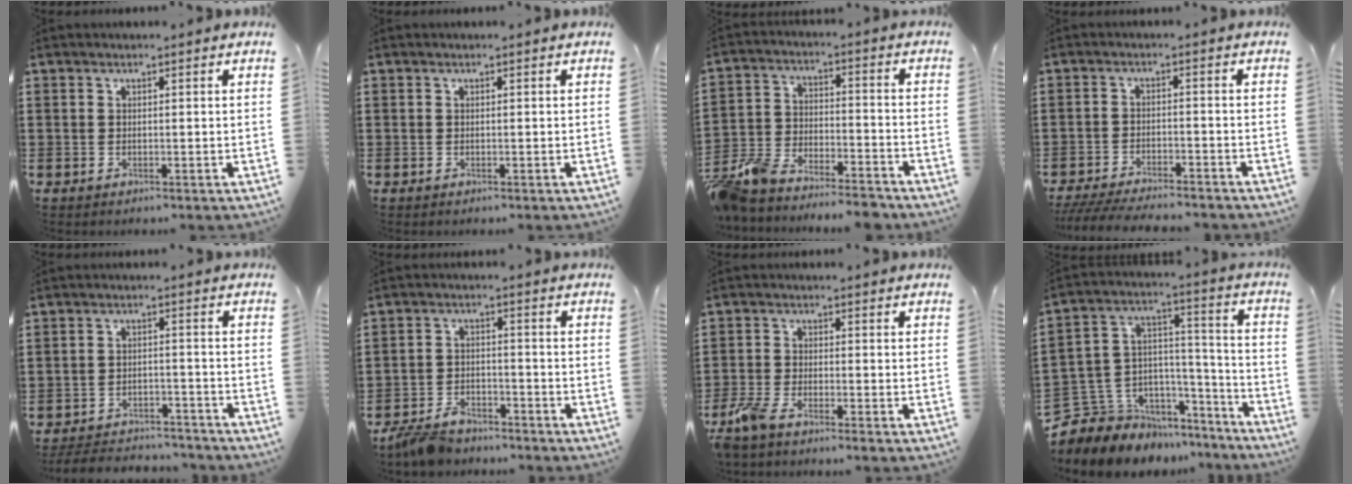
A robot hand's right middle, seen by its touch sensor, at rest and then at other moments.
{"total": 0.0}
{"total": 8.2, "force": [-8.0, 0.9, 1.4], "torque": [-0.052, 0.007, -0.167]}
{"total": 4.7, "force": [-4.6, 0.3, 1.2], "torque": [-0.023, -0.002, -0.092]}
{"total": 4.5, "force": [-4.5, 0.6, 0.3], "torque": [-0.012, 0.007, -0.096]}
{"total": 4.8, "force": [-4.5, 1.1, 1.3], "torque": [-0.036, 0.002, -0.093]}
{"total": 4.0, "force": [-3.2, 0.8, 2.4], "torque": [-0.076, -0.010, -0.070]}
{"total": 7.2, "force": [-4.4, 5.7, -0.4], "torque": [-0.035, -0.010, -0.082]}